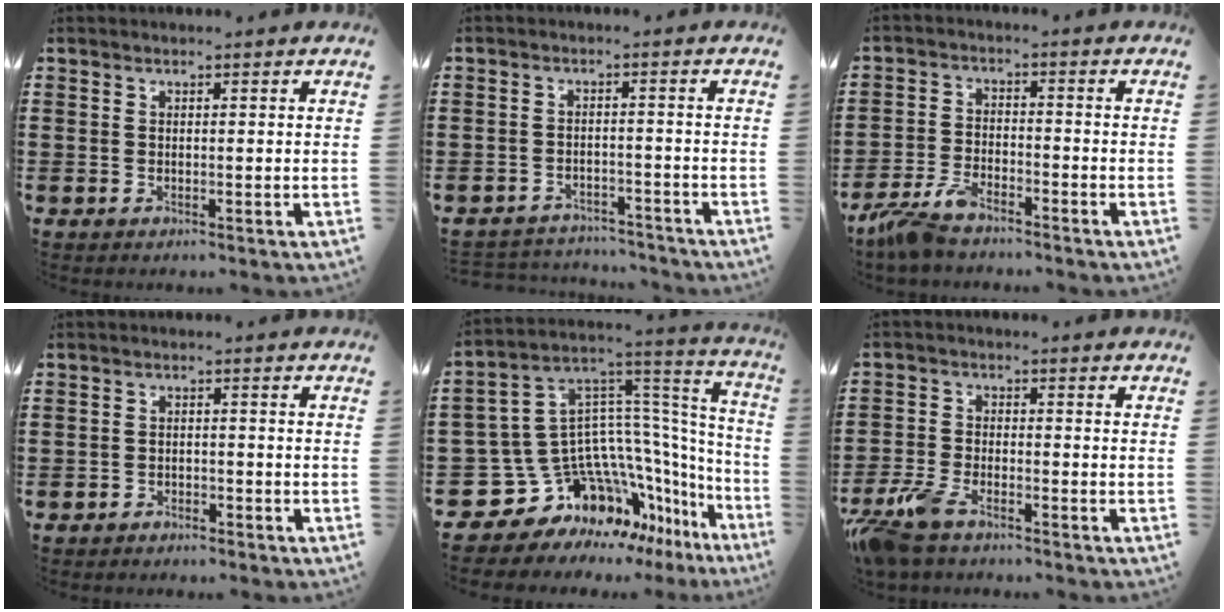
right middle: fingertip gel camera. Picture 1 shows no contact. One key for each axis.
{"total": 3.4, "fx": -3.3, "fy": 0.6, "fz": -0.3, "tx": -0.002, "ty": 0.002, "tz": -0.073}
{"total": 5.4, "fx": -4.6, "fy": 1.4, "fz": 2.5, "tx": -0.068, "ty": 0.000, "tz": -0.094}
{"total": 1.7, "fx": -1.7, "fy": 0.5, "fz": 0.0, "tx": -0.006, "ty": 0.002, "tz": -0.037}
{"total": 11.7, "fx": -7.2, "fy": 7.8, "fz": 4.9, "tx": -0.154, "ty": -0.042, "tz": -0.111}
{"total": 5.6, "fx": -4.5, "fy": 1.5, "fz": 3.0, "tx": -0.088, "ty": -0.008, "tz": -0.095}